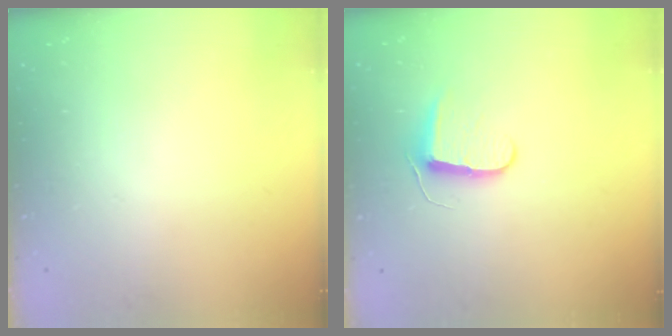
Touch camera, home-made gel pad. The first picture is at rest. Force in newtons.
{"total": 7.2, "press": 7.2, "slide": 0.7}